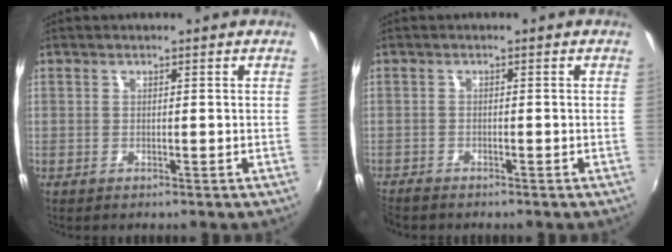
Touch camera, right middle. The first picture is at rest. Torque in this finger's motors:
{"motor_torque": [0.84, -0.85, 0.16, 0.08]}